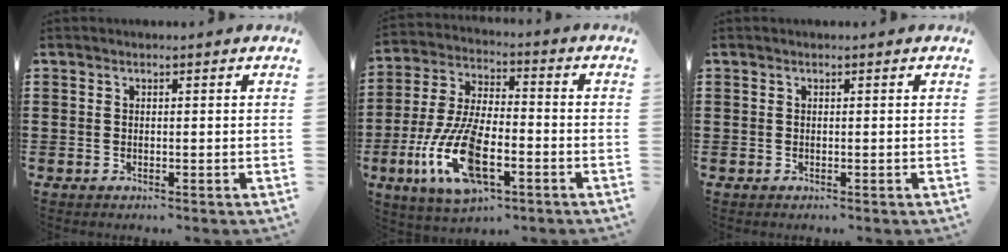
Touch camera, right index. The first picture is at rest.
{"total": 13.6, "force": [-5.5, 5.6, 11.1], "torque": [-0.257, -0.008, -0.106]}
{"total": 0.0}